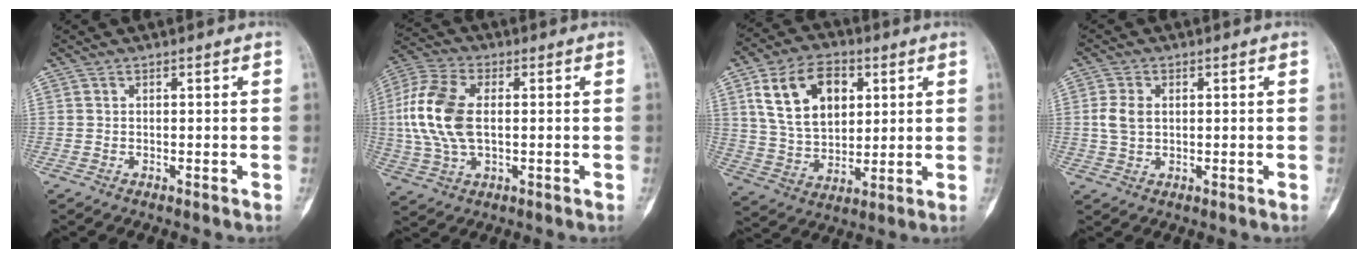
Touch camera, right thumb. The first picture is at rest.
{"total": 14.1, "force": [0.7, 8.2, 11.5], "torque": [-0.250, 0.014, 0.013]}
{"total": 15.6, "force": [5.5, 10.3, 10.4], "torque": [-0.154, -0.010, 0.105]}
{"total": 4.2, "force": [0.5, 2.8, 3.0], "torque": [-0.064, 0.003, 0.010]}